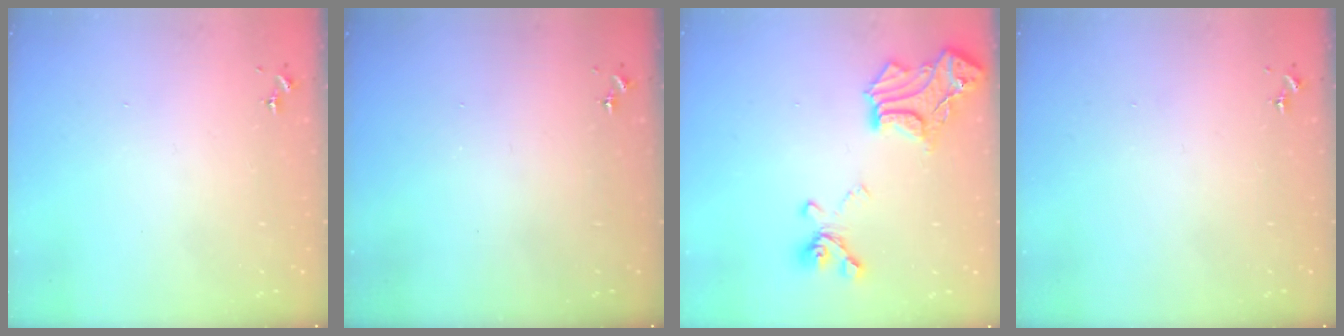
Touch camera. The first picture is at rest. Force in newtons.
{"total": 0.0}
{"total": 18.5, "press": 18.4, "slide": 1.5}
{"total": 0.0}